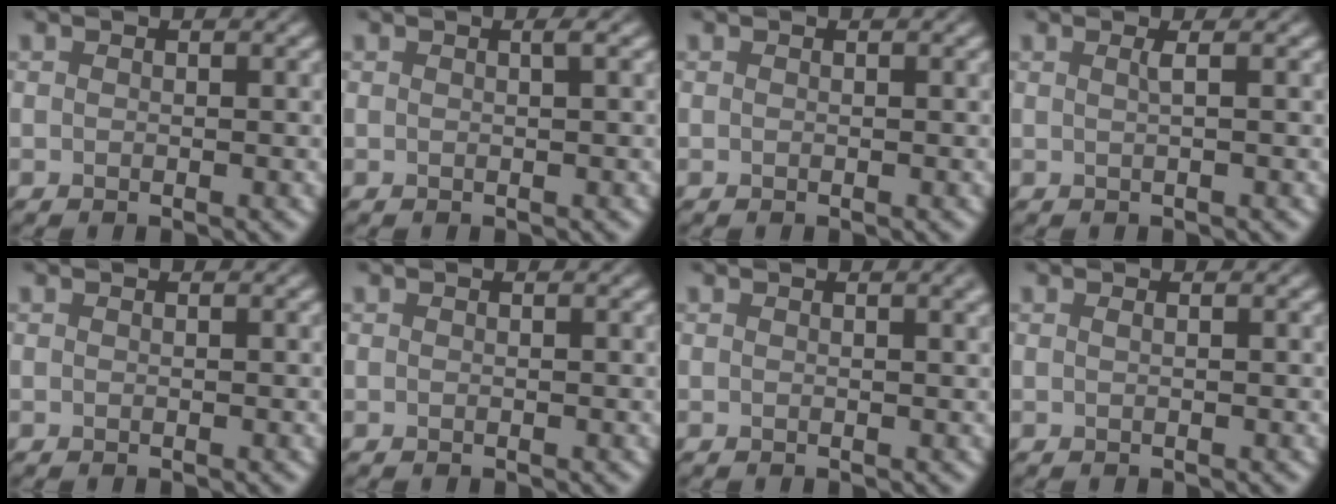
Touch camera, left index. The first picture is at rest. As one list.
[{"total": 0.8, "force": [0.2, 0.2, 0.7], "torque": [-0.006, 0.003, 0.001]}, {"total": 0.0}, {"total": 1.3, "force": [0.3, 0.4, 1.2], "torque": [-0.014, 0.002, -0.001]}, {"total": 0.0}, {"total": 0.0}, {"total": 1.4, "force": [0.7, 0.4, 1.1], "torque": [-0.007, 0.004, 0.009]}, {"total": 0.6, "force": [0.2, 0.3, 0.5], "torque": [-0.006, 0.002, -0.001]}]